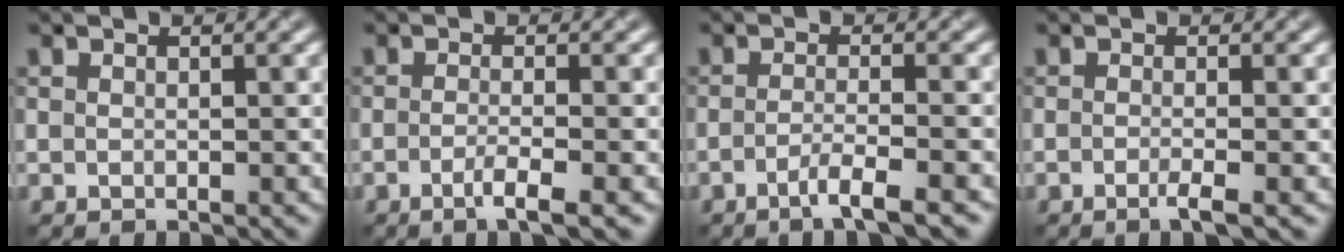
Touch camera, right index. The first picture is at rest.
{"total": 2.7, "force": [-1.2, 0.7, 2.3], "torque": [-0.036, 0.002, -0.028]}
{"total": 2.9, "force": [-1.7, 0.5, 2.3], "torque": [-0.038, 0.003, -0.042]}
{"total": 1.8, "force": [-0.7, 0.5, 1.5], "torque": [-0.023, -0.001, -0.016]}